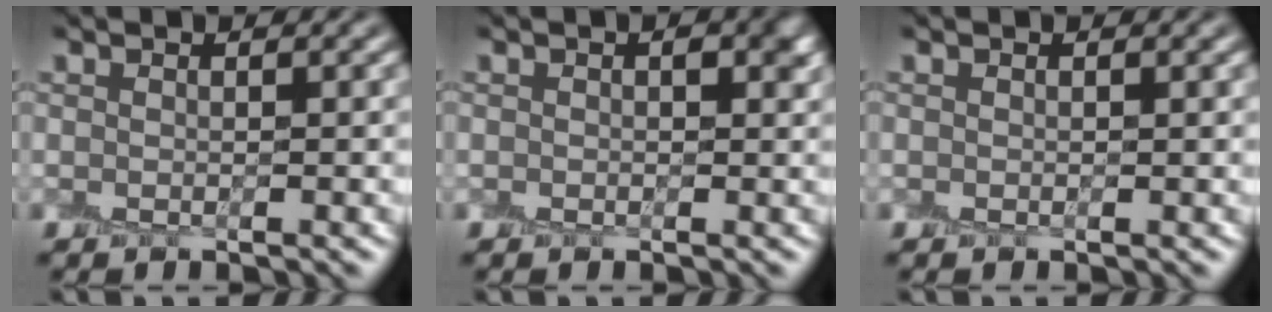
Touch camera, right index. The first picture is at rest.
{"total": 1.6, "force": [0.3, 1.0, 1.2], "torque": [-0.012, -0.001, 0.001]}
{"total": 0.0}